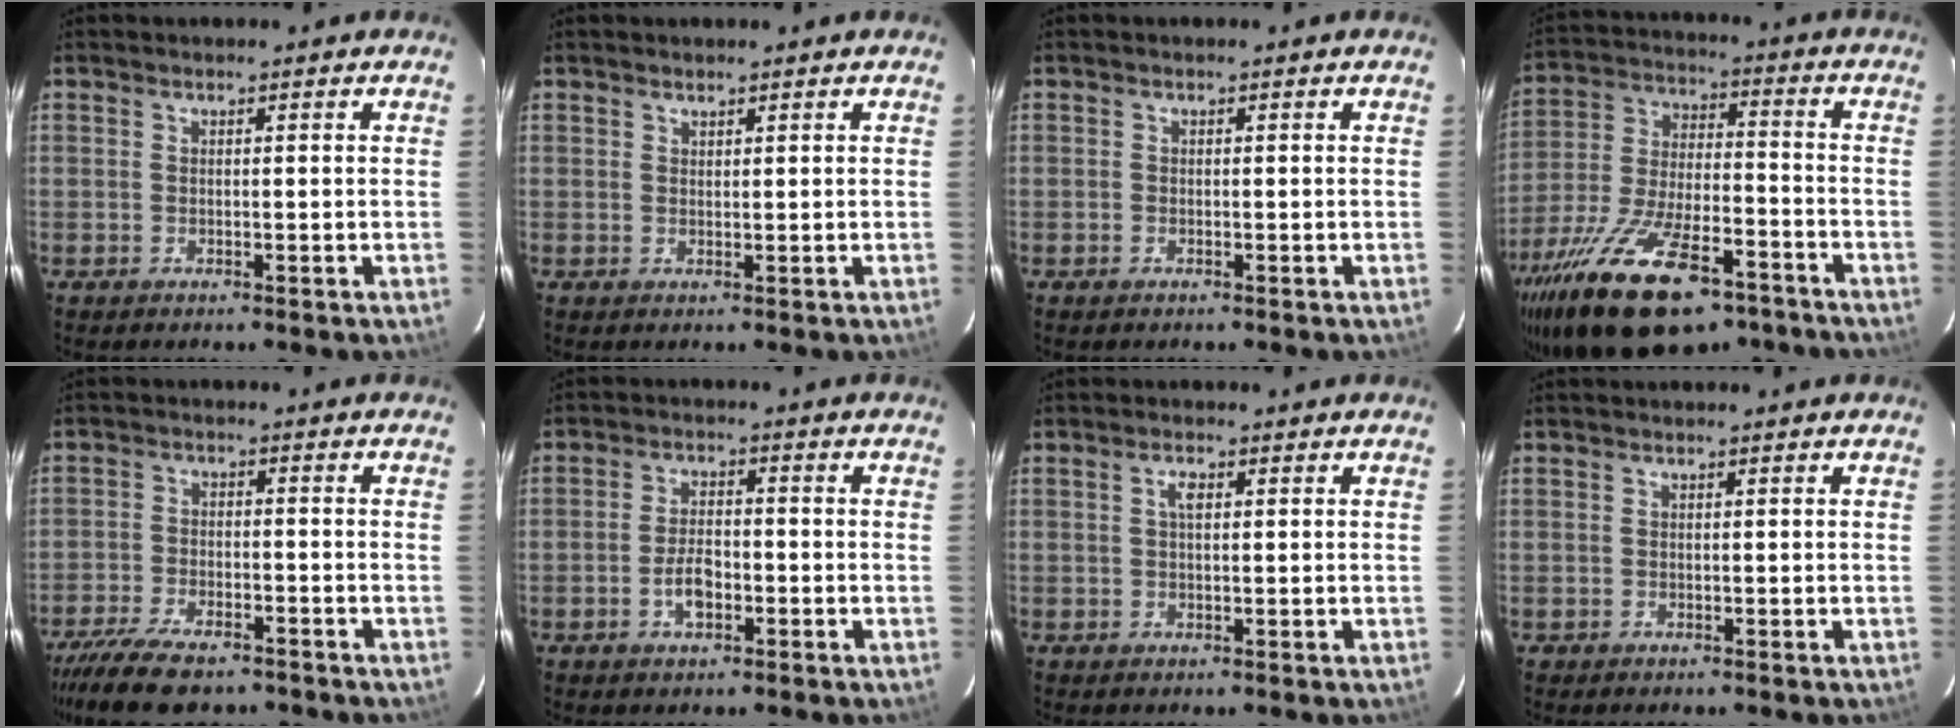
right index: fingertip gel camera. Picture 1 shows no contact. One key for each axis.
{"total": 0.9, "fx": 0.8, "fy": 0.4, "fz": 0.1, "tx": -0.002, "ty": 0.002, "tz": 0.014}
{"total": 0.6, "fx": -0.4, "fy": 0.4, "fz": 0.1, "tx": -0.001, "ty": 0.001, "tz": -0.009}
{"total": 25.1, "fx": -16.2, "fy": 10.2, "fz": 16.2, "tx": -0.320, "ty": -0.038, "tz": -0.260}
{"total": 12.4, "fx": -9.8, "fy": 4.3, "fz": 6.3, "tx": -0.148, "ty": -0.027, "tz": -0.171}
{"total": 4.9, "fx": -2.0, "fy": 2.6, "fz": 3.7, "tx": -0.075, "ty": 0.004, "tz": -0.033}
{"total": 1.9, "fx": 0.5, "fy": 0.9, "fz": 1.6, "tx": -0.031, "ty": 0.006, "tz": 0.009}
{"total": 0.6, "fx": -0.2, "fy": 0.5, "fz": 0.0, "tx": 0.002, "ty": 0.002, "tz": -0.002}